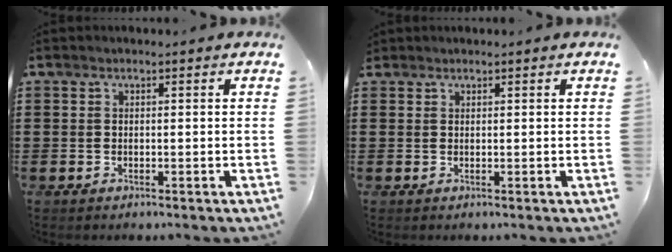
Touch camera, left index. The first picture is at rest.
{"total": 0.7, "force": [0.6, 0.3, 0.1], "torque": [-0.005, 0.000, 0.012]}